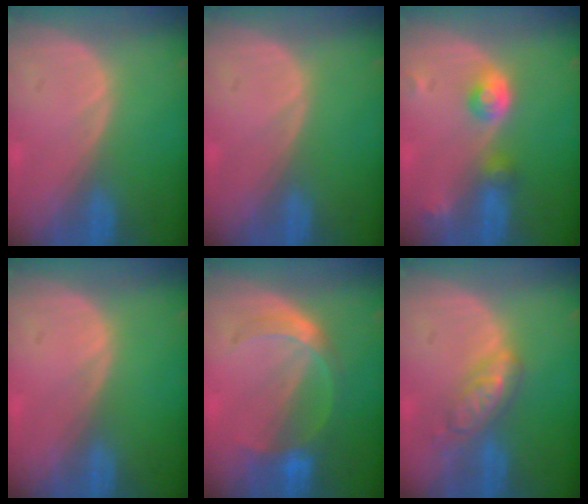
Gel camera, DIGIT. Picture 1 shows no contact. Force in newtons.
{"total": 0.0}
{"total": 4.2, "press": 4.1, "slide": 1.0}
{"total": 0.0}
{"total": 5.8, "press": 5.3, "slide": 2.3}
{"total": 5.9, "press": 5.2, "slide": 2.9}